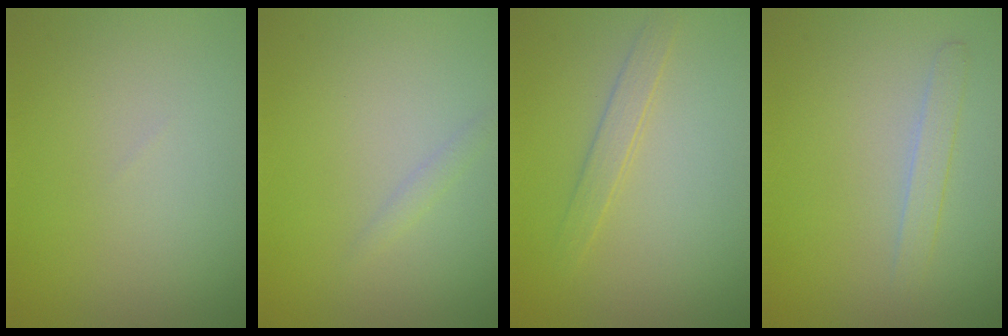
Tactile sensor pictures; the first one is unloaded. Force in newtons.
{"total": 0.7, "press": 0.7, "slide": 0.0}
{"total": 1.5, "press": 1.5, "slide": 0.1}
{"total": 1.4, "press": 1.4, "slide": 0.1}